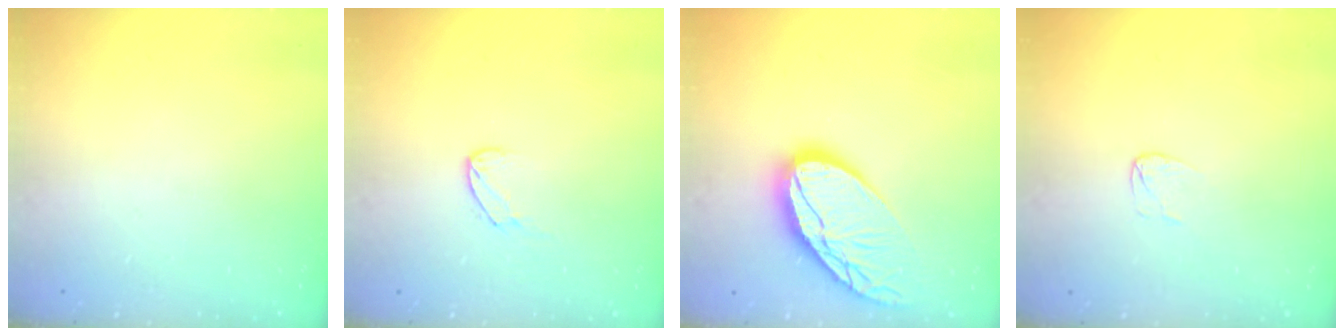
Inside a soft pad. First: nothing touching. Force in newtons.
{"total": 6.1, "press": 6.1, "slide": 0.6}
{"total": 16.8, "press": 16.7, "slide": 1.9}
{"total": 3.4, "press": 3.4, "slide": 0.3}